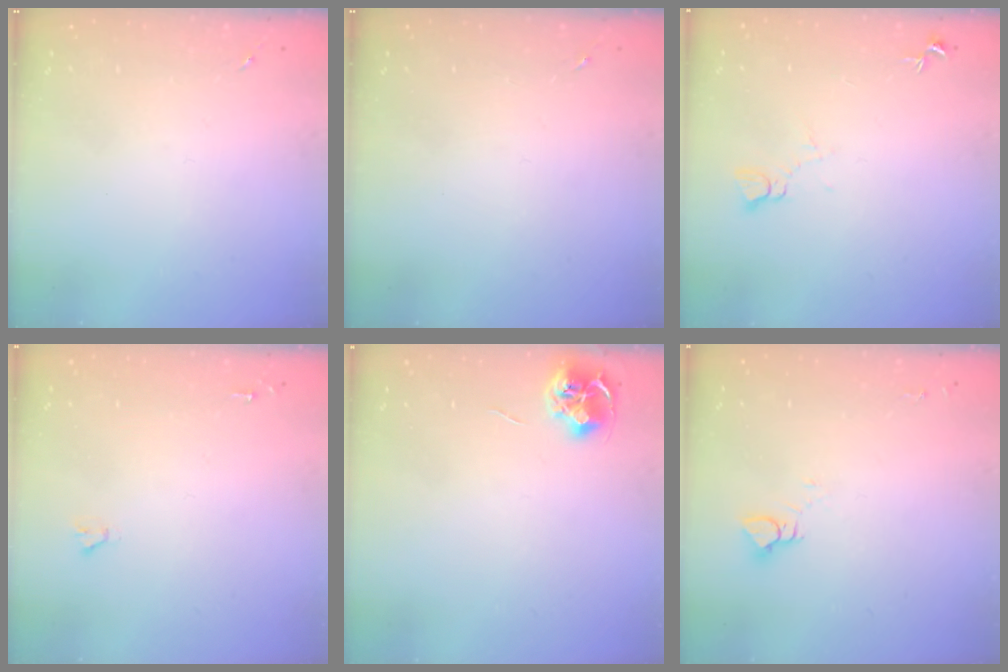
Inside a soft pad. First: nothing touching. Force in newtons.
{"total": 0.0}
{"total": 4.3, "press": 4.3, "slide": 0.4}
{"total": 1.6, "press": 1.6, "slide": 0.1}
{"total": 7.1, "press": 7.1, "slide": 0.4}
{"total": 4.3, "press": 4.3, "slide": 0.4}